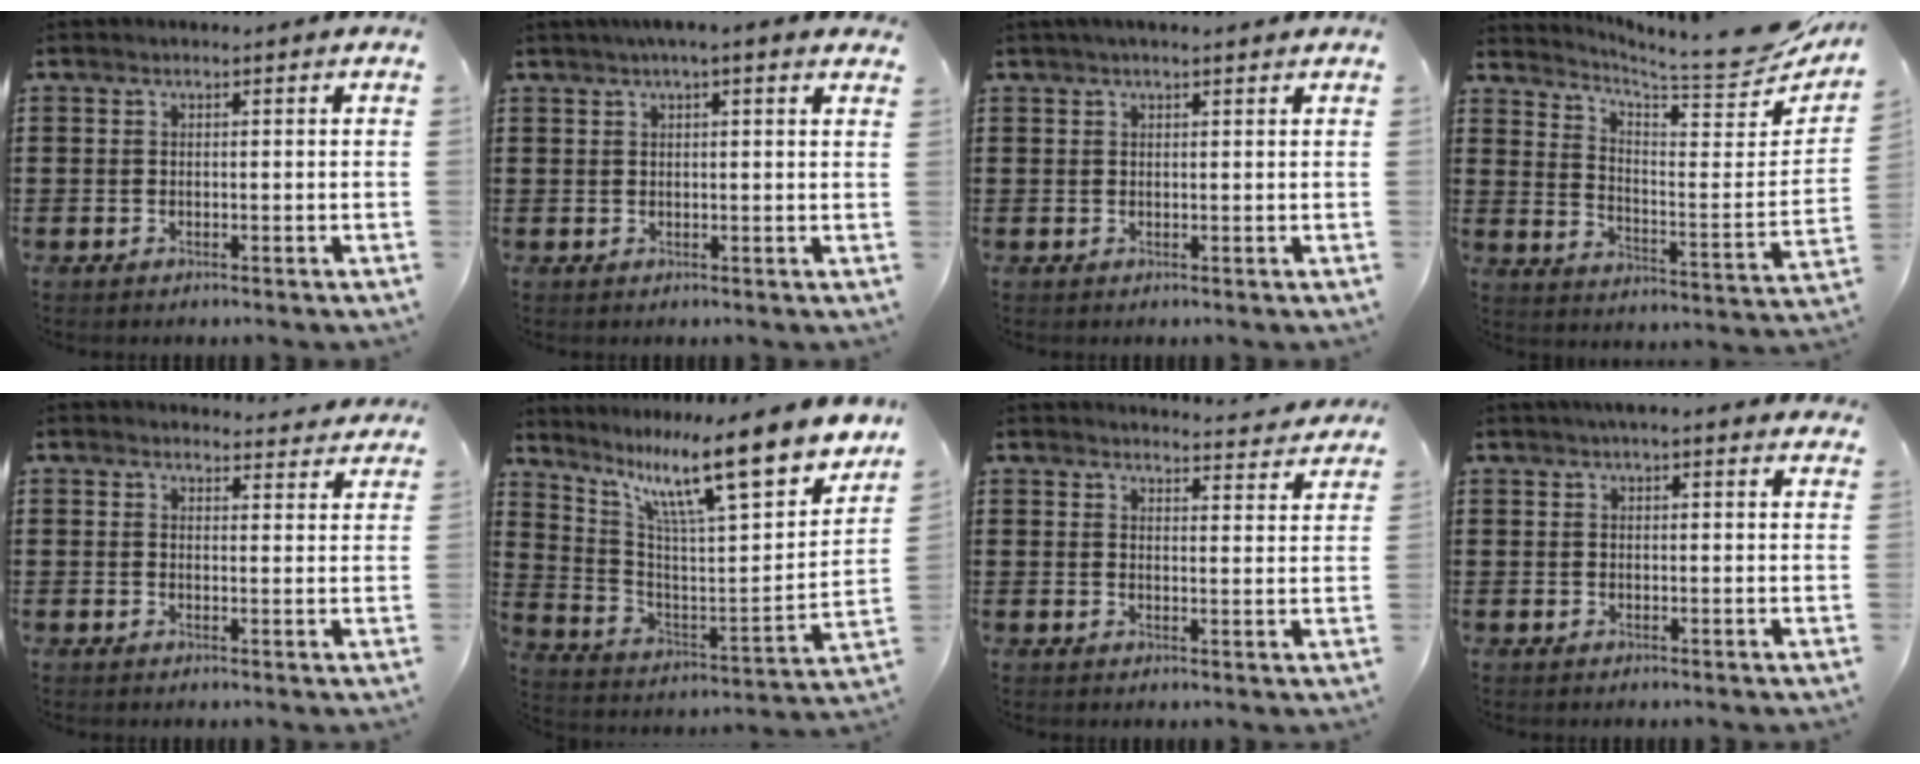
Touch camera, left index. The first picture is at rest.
{"total": 2.5, "force": [1.9, 0.3, 1.5], "torque": [-0.034, 0.005, 0.035]}
{"total": 1.4, "force": [1.0, 0.1, 0.9], "torque": [-0.018, 0.002, 0.019]}
{"total": 7.6, "force": [6.8, 0.4, 3.5], "torque": [-0.073, -0.061, 0.108]}
{"total": 3.0, "force": [3.0, 0.5, 0.3], "torque": [-0.008, -0.015, 0.054]}
{"total": 13.2, "force": [9.2, 1.8, 9.3], "torque": [-0.181, -0.075, 0.141]}
{"total": 3.5, "force": [3.5, -0.1, 0.2], "torque": [-0.010, -0.025, 0.060]}
{"total": 2.8, "force": [2.3, 0.5, 1.4], "torque": [-0.032, 0.005, 0.043]}